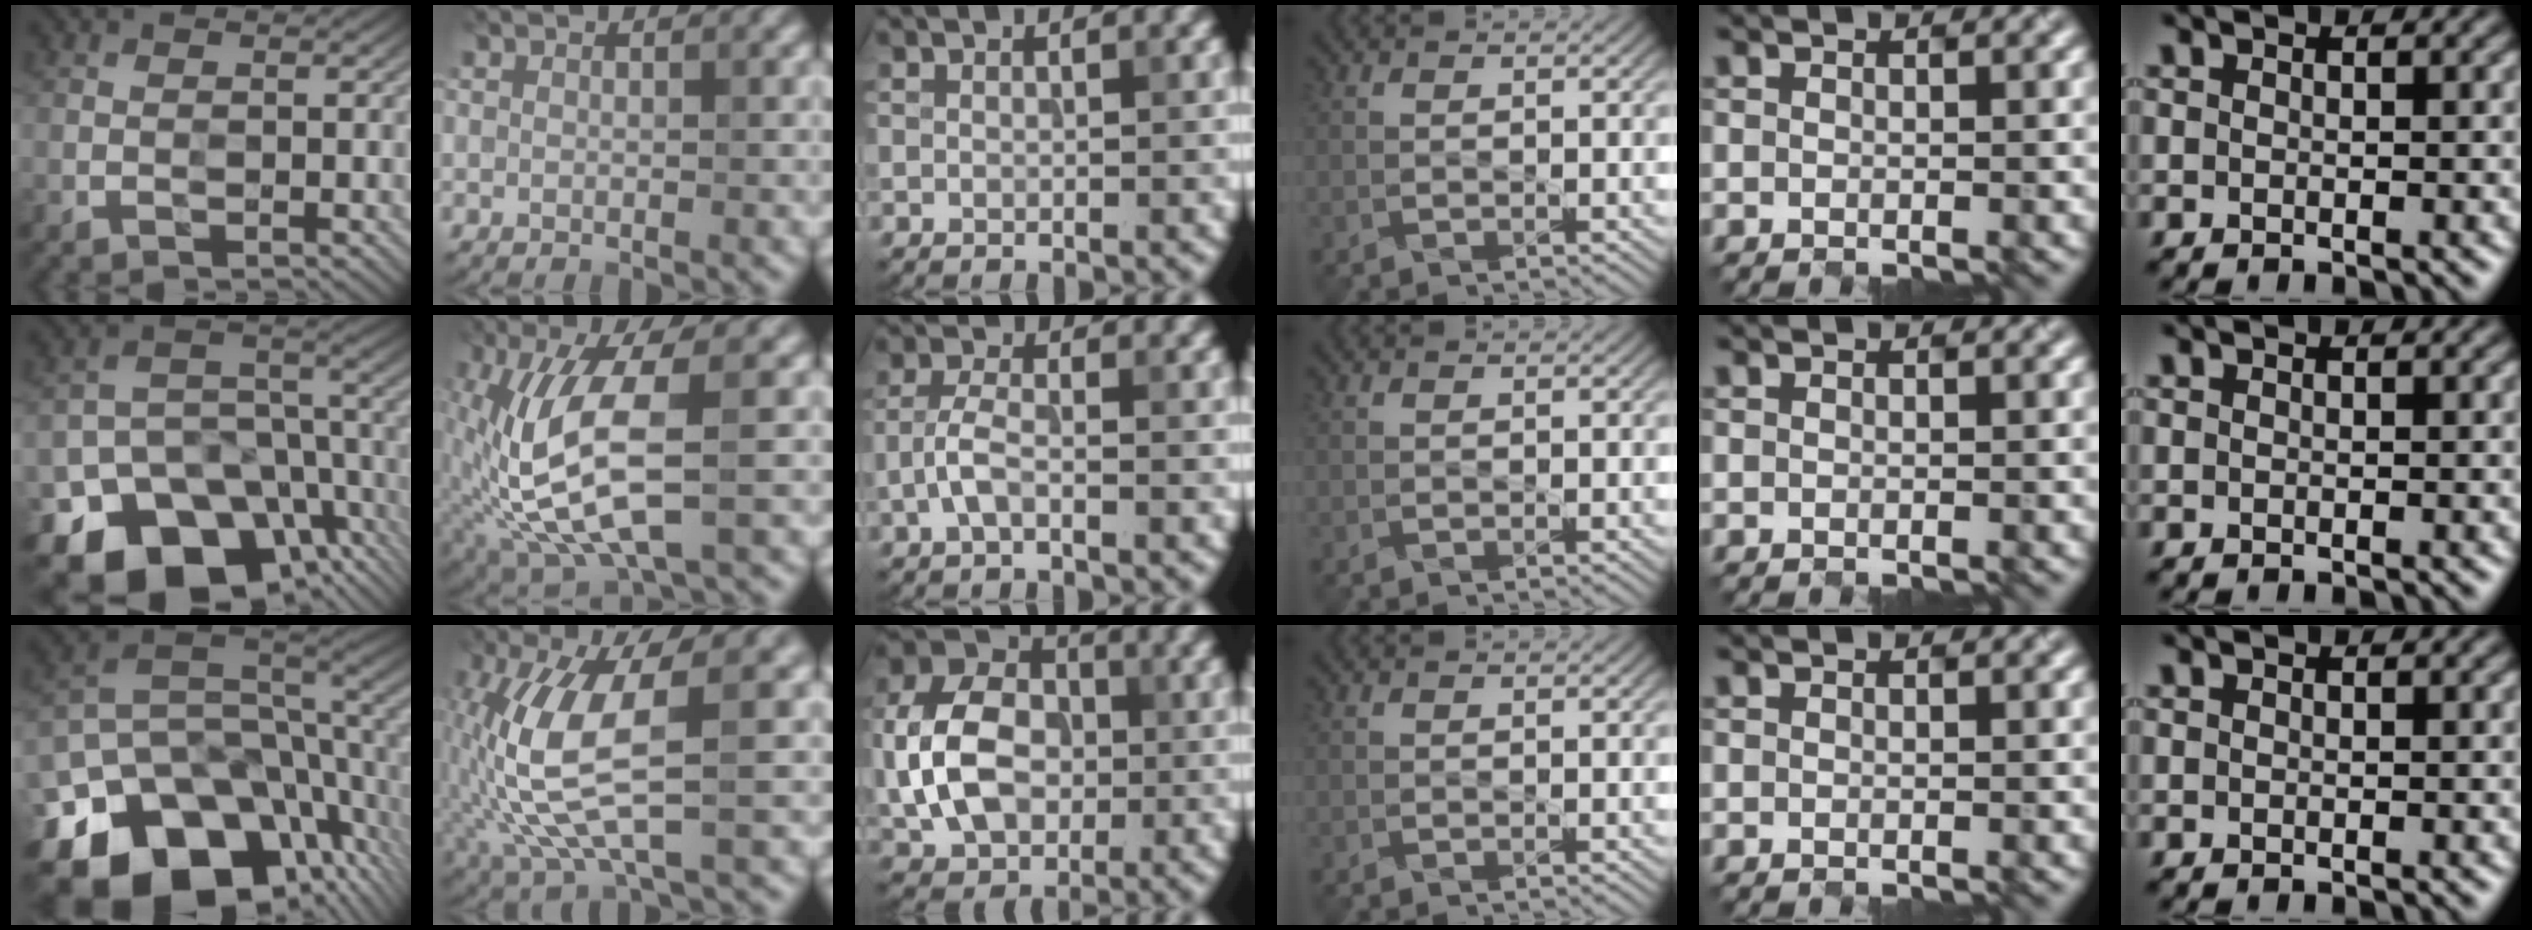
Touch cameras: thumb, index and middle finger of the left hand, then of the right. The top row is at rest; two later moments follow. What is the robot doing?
{"motion": "close", "object": "jewelry box"}